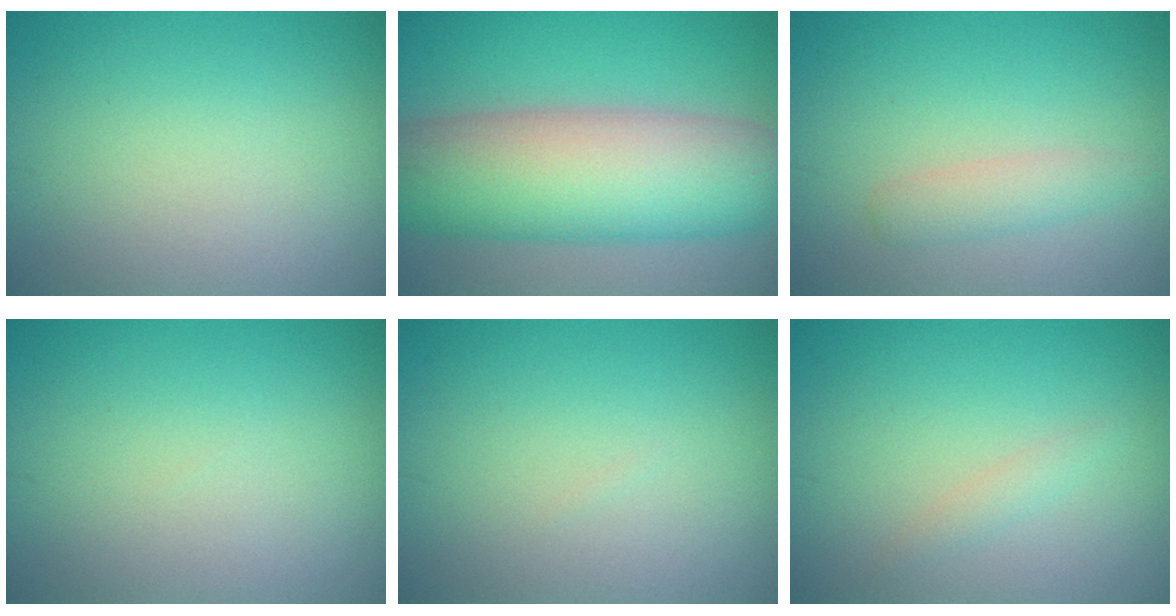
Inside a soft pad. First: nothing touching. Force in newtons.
{"total": 11.7, "press": 11.7, "slide": 0.5}
{"total": 1.8, "press": 1.8, "slide": 0.0}
{"total": 0.0}
{"total": 0.0}
{"total": 1.0, "press": 1.0, "slide": 0.0}